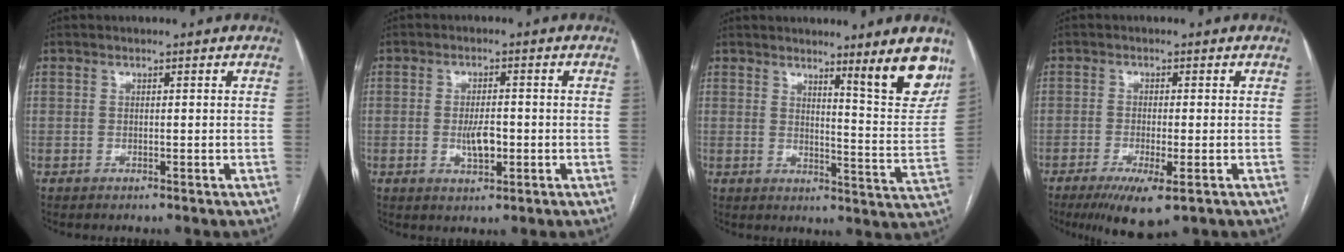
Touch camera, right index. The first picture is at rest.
{"total": 4.0, "force": [-0.8, 1.5, 3.7], "torque": [-0.069, -0.001, -0.011]}
{"total": 10.0, "force": [7.1, 0.1, 7.1], "torque": [-0.079, -0.036, 0.088]}
{"total": 7.0, "force": [-3.7, 1.3, 5.8], "torque": [-0.098, -0.019, -0.058]}